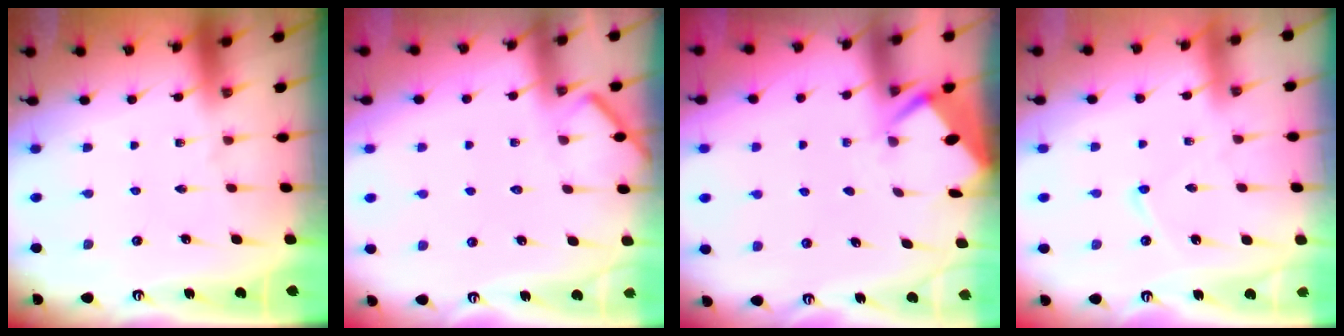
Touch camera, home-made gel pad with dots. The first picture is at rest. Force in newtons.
{"total": 4.1, "press": 4.1, "slide": 0.5}
{"total": 2.7, "press": 2.7, "slide": 0.2}
{"total": 3.6, "press": 3.6, "slide": 0.3}